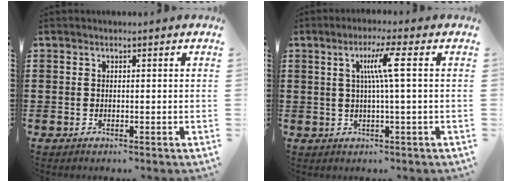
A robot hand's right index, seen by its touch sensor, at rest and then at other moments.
{"total": 5.7, "force": [1.1, -0.5, 5.5], "torque": [-0.108, -0.001, 0.010]}